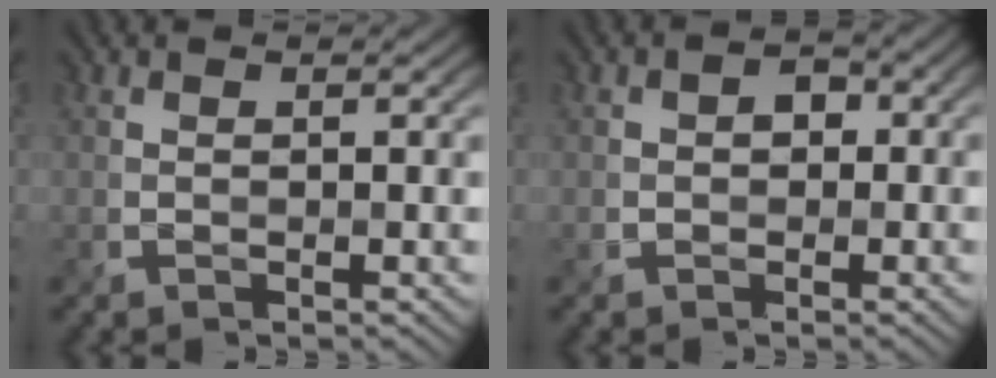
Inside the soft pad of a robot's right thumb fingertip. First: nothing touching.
{"total": 2.2, "force": [-0.1, 1.9, 1.1], "torque": [-0.020, 0.002, -0.004]}